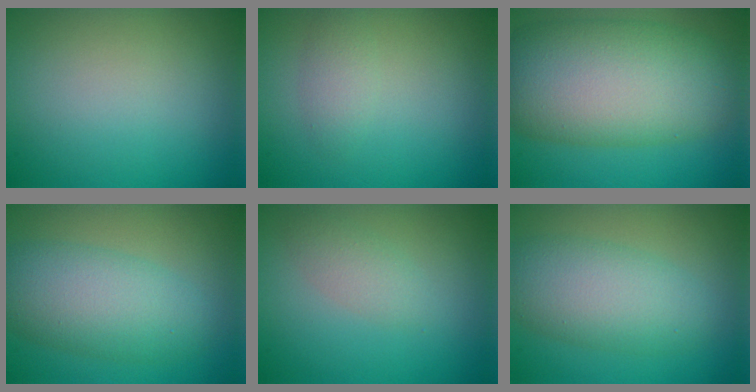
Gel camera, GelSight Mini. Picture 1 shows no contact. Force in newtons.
{"total": 1.5, "press": 1.5, "slide": 0.0}
{"total": 12.0, "press": 12.0, "slide": 0.2}
{"total": 6.2, "press": 6.2, "slide": 0.2}
{"total": 1.9, "press": 1.9, "slide": 0.0}
{"total": 5.9, "press": 5.9, "slide": 0.1}